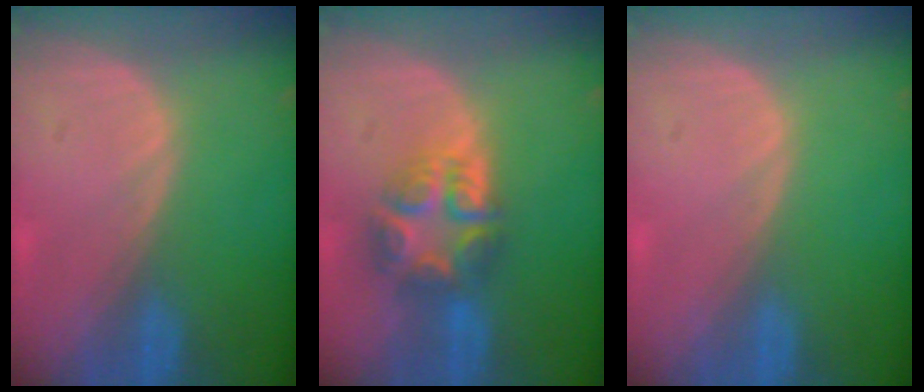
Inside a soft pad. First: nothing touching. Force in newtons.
{"total": 7.7, "press": 6.7, "slide": 3.7}
{"total": 0.0}